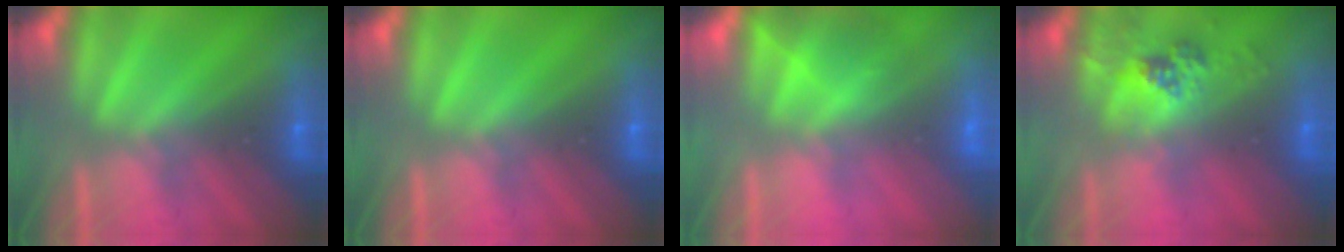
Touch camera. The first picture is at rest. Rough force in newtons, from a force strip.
{"total": 0.0}
{"total": 2.7}
{"total": 2.4}